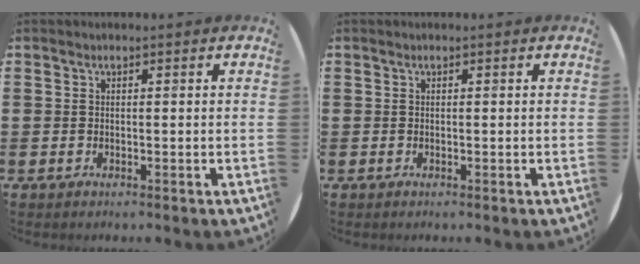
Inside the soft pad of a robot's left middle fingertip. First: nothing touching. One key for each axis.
{"total": 0.0}